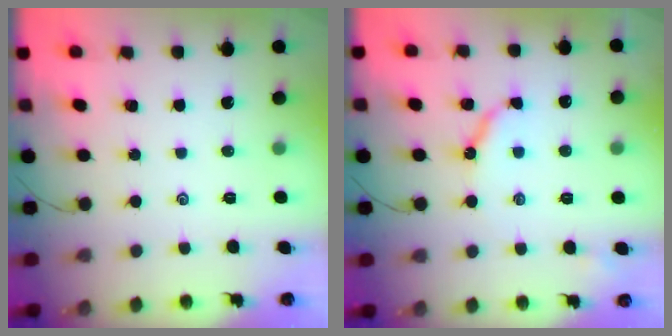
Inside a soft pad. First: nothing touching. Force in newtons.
{"total": 6.7, "press": 6.7, "slide": 0.5}